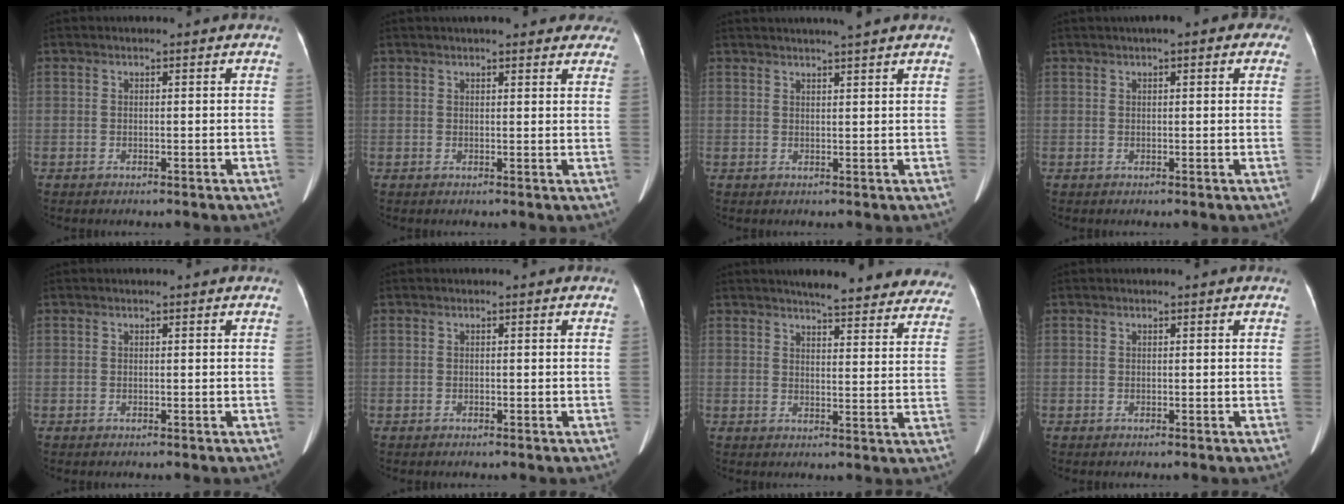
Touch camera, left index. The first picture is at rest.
{"total": 12.2, "force": [10.5, 3.0, 5.4], "torque": [-0.040, 0.017, 0.112]}
{"total": 5.5, "force": [4.7, -0.7, 2.7], "torque": [-0.039, 0.017, 0.062]}
{"total": 4.9, "force": [2.6, 1.4, 3.9], "torque": [-0.039, 0.025, 0.024]}
{"total": 0.0}
{"total": 0.0}
{"total": 19.5, "force": [17.5, 3.6, 7.9], "torque": [-0.082, -0.029, 0.191]}
{"total": 0.0}